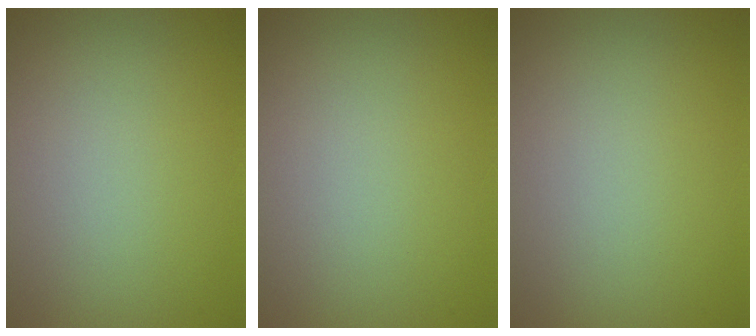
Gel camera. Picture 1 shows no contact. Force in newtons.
{"total": 0.0}
{"total": 0.0}